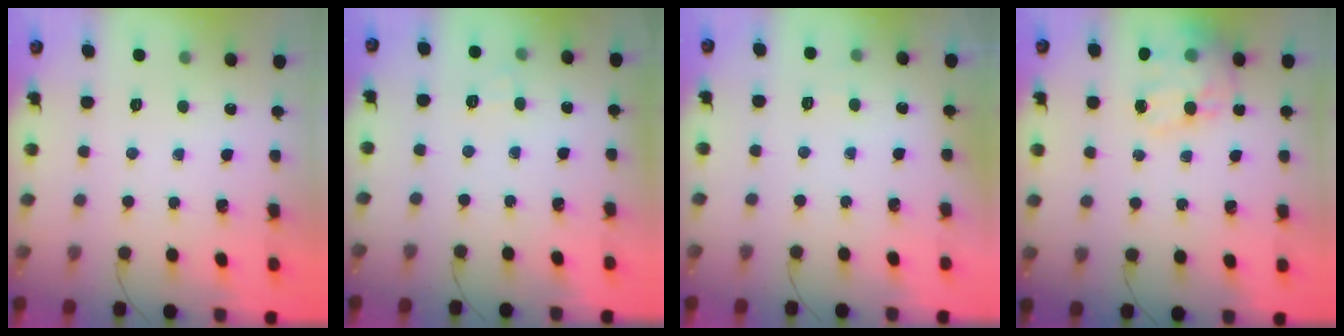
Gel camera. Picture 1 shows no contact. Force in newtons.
{"total": 5.8, "press": 5.6, "slide": 1.6}
{"total": 4.0, "press": 3.8, "slide": 1.1}
{"total": 16.1, "press": 15.6, "slide": 4.1}